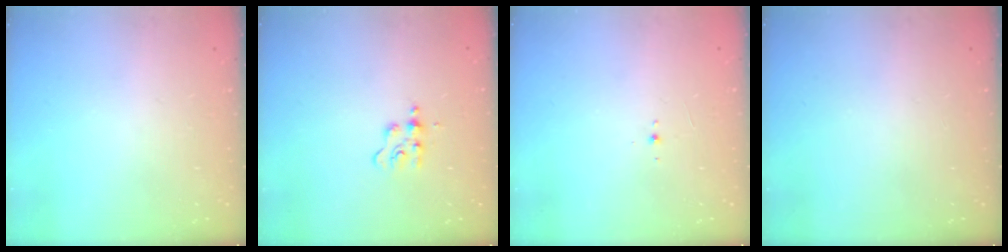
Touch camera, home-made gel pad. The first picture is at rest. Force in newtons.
{"total": 4.4, "press": 4.3, "slide": 0.9}
{"total": 3.2, "press": 3.2, "slide": 0.4}
{"total": 0.0}